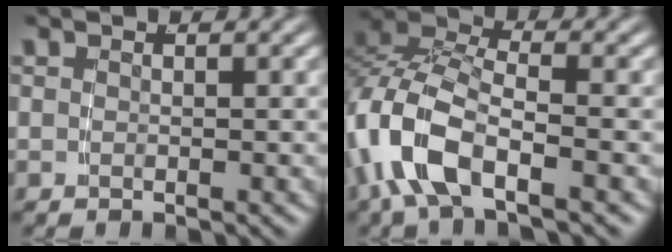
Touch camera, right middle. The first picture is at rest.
{"total": 7.3, "force": [-0.8, 4.8, 5.4], "torque": [-0.142, -0.015, -0.015]}